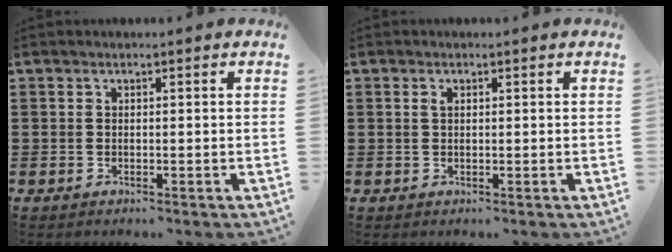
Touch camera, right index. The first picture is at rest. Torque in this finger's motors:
{"motor_torque": [0.07, -0.07, 0.07, 0.02]}